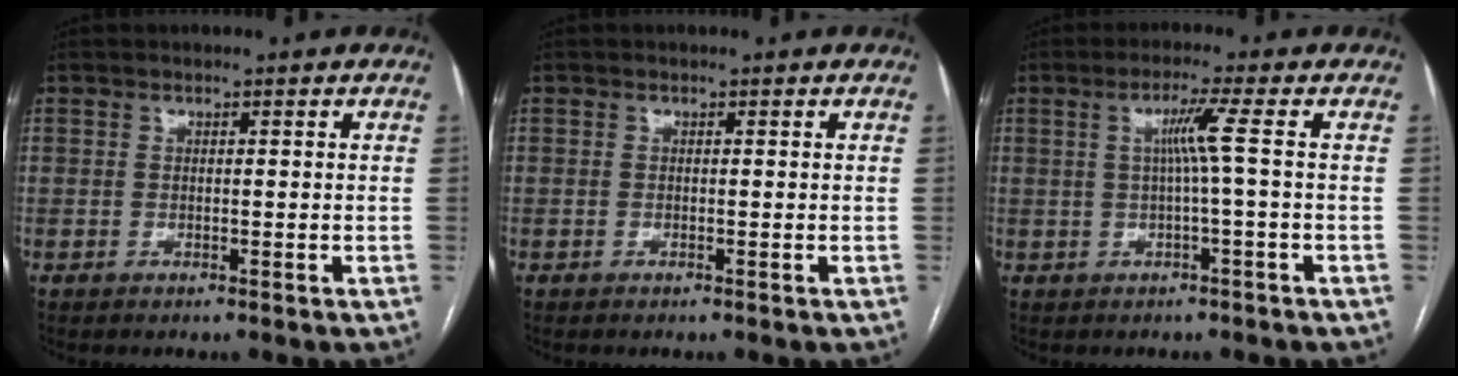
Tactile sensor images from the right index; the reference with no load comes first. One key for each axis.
{"total": 0.0}
{"total": 4.0, "fx": 0.3, "fy": -1.2, "fz": 3.8, "tx": -0.073, "ty": 0.006, "tz": 0.008}